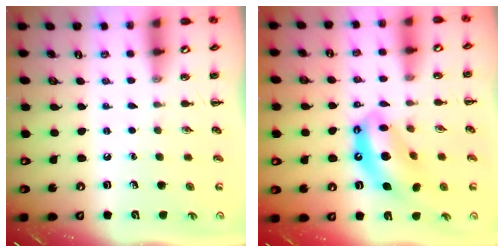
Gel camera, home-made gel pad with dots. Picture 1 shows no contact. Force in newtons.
{"total": 11.5, "press": 11.1, "slide": 3.1}